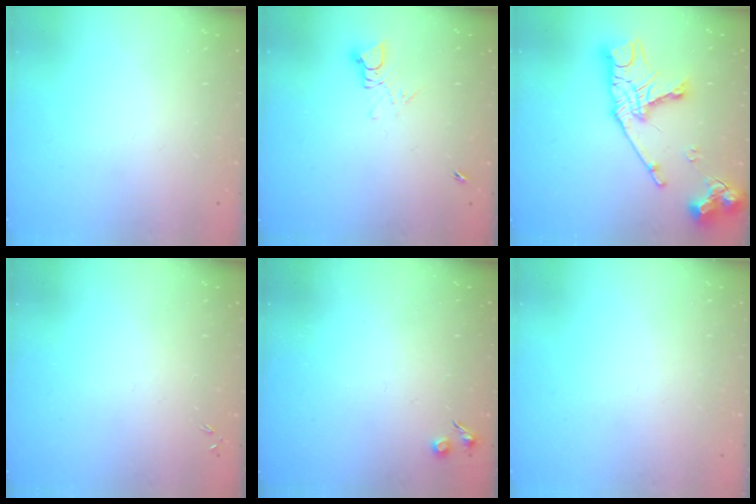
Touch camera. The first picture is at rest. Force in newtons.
{"total": 3.8, "press": 3.8, "slide": 0.3}
{"total": 19.3, "press": 19.3, "slide": 1.7}
{"total": 0.0}
{"total": 3.5, "press": 3.5, "slide": 0.6}
{"total": 0.0}